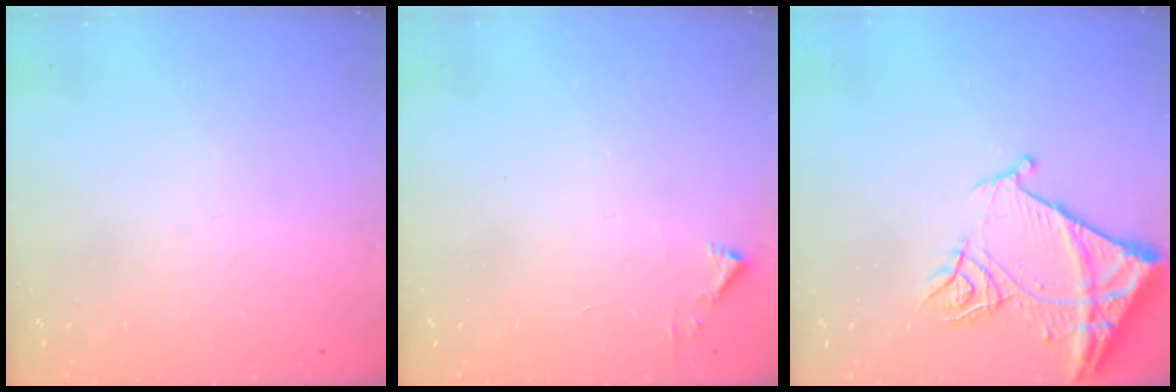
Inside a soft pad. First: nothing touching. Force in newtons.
{"total": 2.3, "press": 2.3, "slide": 0.2}
{"total": 13.7, "press": 13.6, "slide": 1.4}